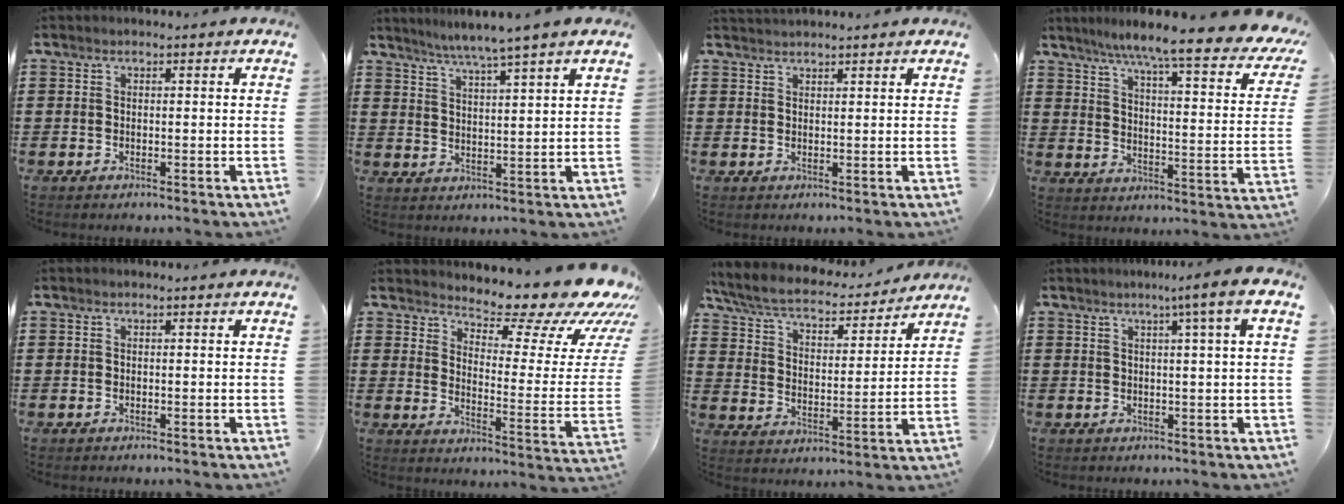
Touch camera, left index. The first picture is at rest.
{"total": 4.5, "force": [3.9, -1.3, 1.7], "torque": [-0.047, -0.022, 0.065]}
{"total": 1.6, "force": [1.5, 0.2, 0.2], "torque": [-0.007, 0.003, 0.030]}
{"total": 8.1, "force": [6.4, -0.4, 4.9], "torque": [-0.103, -0.053, 0.097]}
{"total": 0.0}
{"total": 10.9, "force": [9.4, 2.3, 5.1], "torque": [-0.081, -0.079, 0.153]}
{"total": 6.3, "force": [5.6, 1.2, 2.7], "torque": [-0.077, -0.035, 0.094]}
{"total": 4.2, "force": [1.8, -1.0, 3.6], "torque": [-0.062, -0.008, 0.025]}